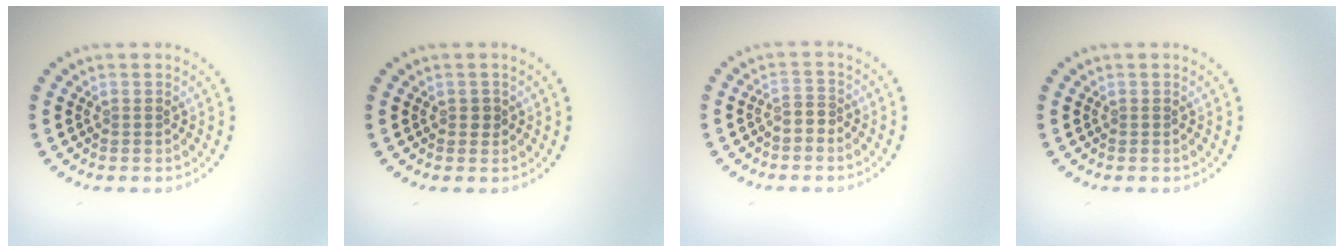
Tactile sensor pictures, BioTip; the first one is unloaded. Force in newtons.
{"total": 0.7, "press": 0.7, "slide": 0.2}
{"total": 1.4, "press": 1.2, "slide": 0.8}
{"total": 0.0}